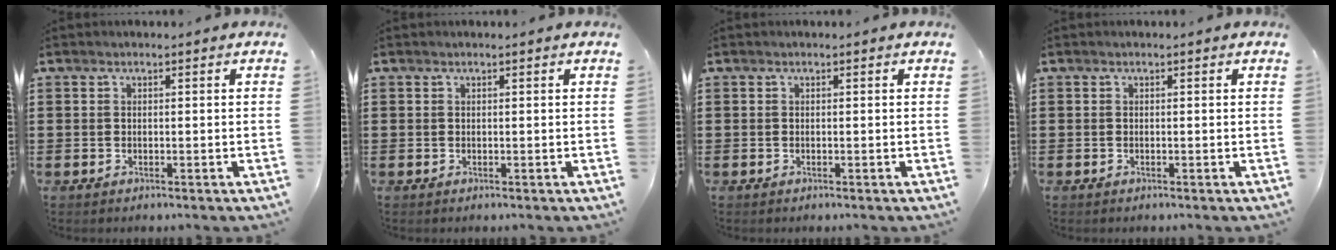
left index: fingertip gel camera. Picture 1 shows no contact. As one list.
[{"total": 0.0}, {"total": 0.0}, {"total": 0.0}]